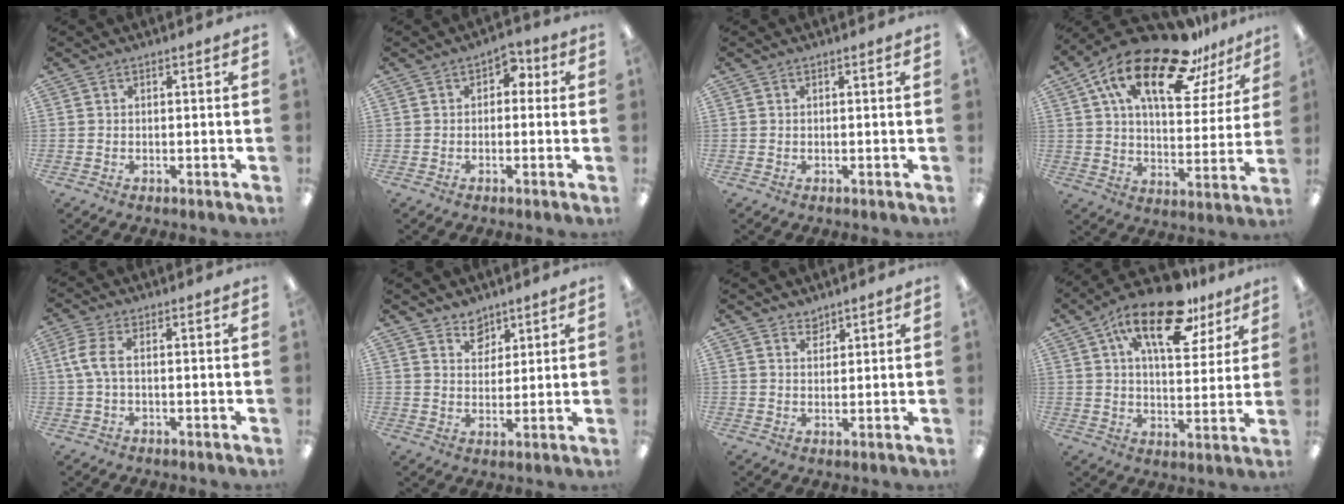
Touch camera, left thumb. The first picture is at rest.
{"total": 3.4, "force": [0.3, 2.5, 2.2], "torque": [-0.029, 0.007, -0.001]}
{"total": 0.0}
{"total": 22.9, "force": [14.2, 9.2, 15.4], "torque": [-0.254, -0.077, 0.240]}
{"total": 5.6, "force": [0.2, 2.3, 5.2], "torque": [-0.116, 0.002, 0.000]}
{"total": 5.4, "force": [4.2, 3.3, 0.4], "torque": [-0.002, -0.023, 0.075]}
{"total": 2.6, "force": [2.4, 1.2, 0.0], "torque": [0.005, -0.013, 0.045]}
{"total": 19.0, "force": [11.3, 8.1, 13.0], "torque": [-0.201, -0.045, 0.185]}